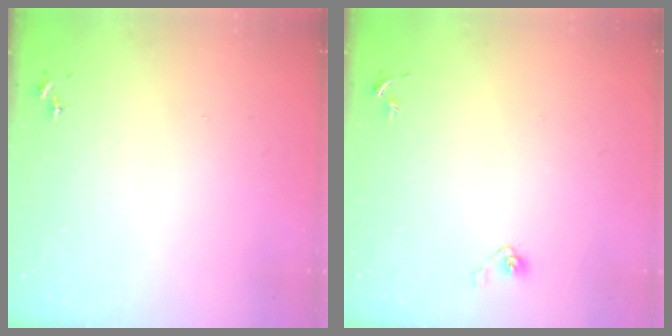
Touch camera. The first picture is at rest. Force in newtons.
{"total": 3.9, "press": 3.3, "slide": 2.0}